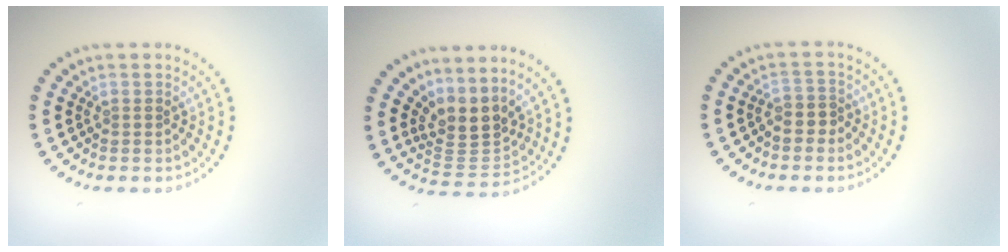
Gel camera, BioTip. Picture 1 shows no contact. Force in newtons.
{"total": 3.5, "press": 2.7, "slide": 2.3}
{"total": 1.5, "press": 1.2, "slide": 0.9}